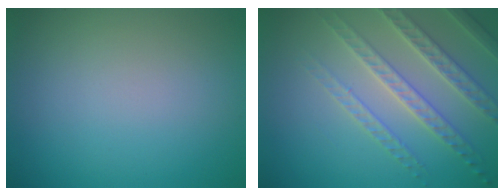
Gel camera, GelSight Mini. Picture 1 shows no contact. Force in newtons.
{"total": 4.0, "press": 3.9, "slide": 0.8}